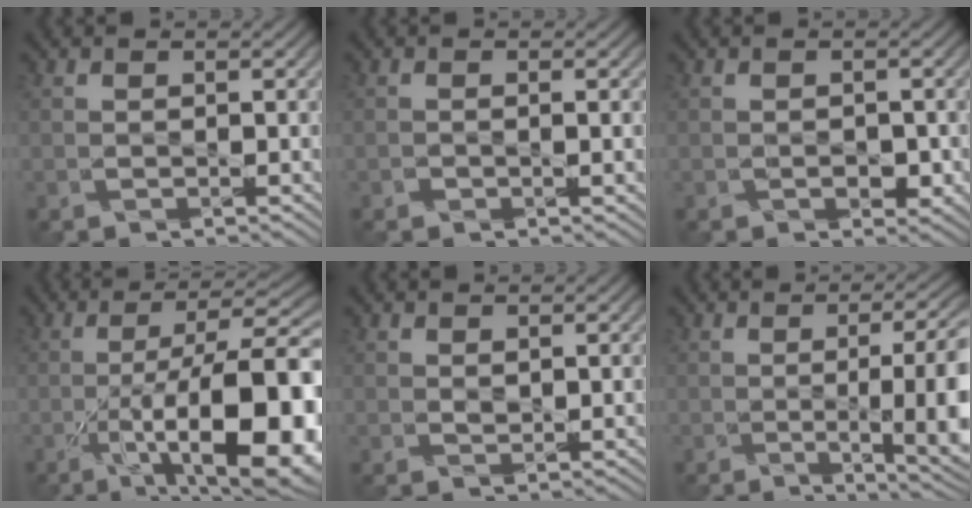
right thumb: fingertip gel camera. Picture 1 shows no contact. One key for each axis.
{"total": 1.3, "fx": -0.8, "fy": 0.2, "fz": 1.0, "tx": -0.024, "ty": -0.002, "tz": -0.015}
{"total": 2.1, "fx": -1.2, "fy": 1.5, "fz": 1.0, "tx": -0.006, "ty": -0.001, "tz": -0.017}
{"total": 17.9, "fx": -7.5, "fy": 5.7, "fz": 15.2, "tx": -0.213, "ty": -0.003, "tz": -0.116}
{"total": 0.9, "fx": 0.3, "fy": 0.4, "fz": 0.7, "tx": -0.018, "ty": 0.000, "tz": 0.007}
{"total": 12.5, "fx": -2.1, "fy": 4.0, "fz": 11.6, "tx": -0.122, "ty": 0.012, "tz": -0.034}